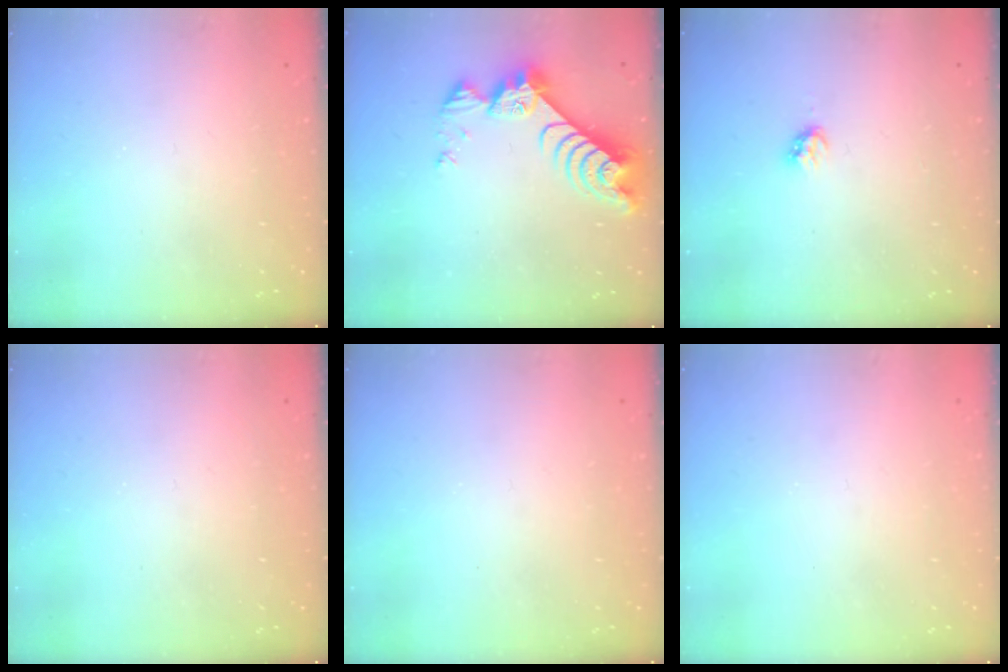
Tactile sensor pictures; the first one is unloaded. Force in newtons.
{"total": 9.4, "press": 9.4, "slide": 0.9}
{"total": 2.8, "press": 2.8, "slide": 0.2}
{"total": 0.0}
{"total": 0.0}
{"total": 0.5, "press": 0.5, "slide": 0.1}